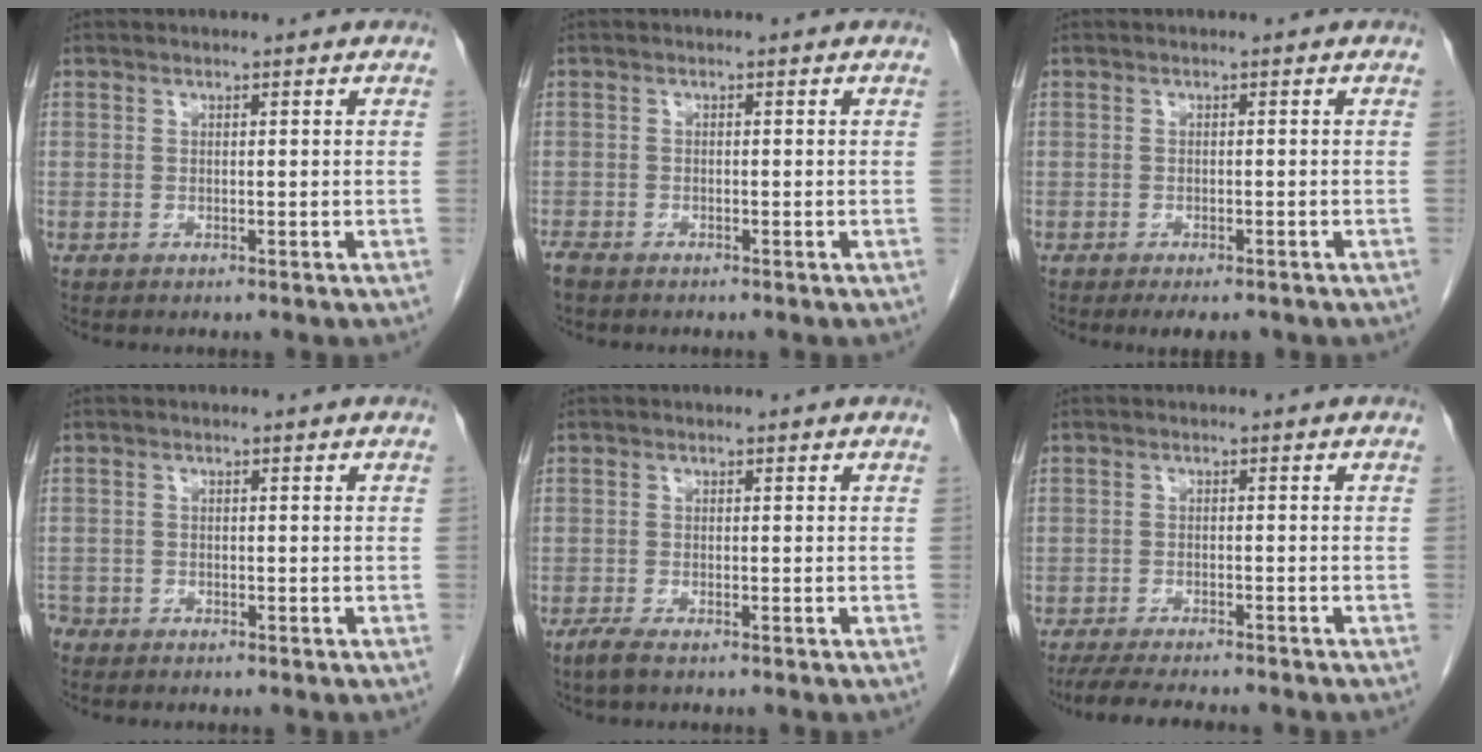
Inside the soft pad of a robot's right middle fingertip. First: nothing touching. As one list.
[{"total": 1.9, "force": [-1.6, 0.7, 0.7], "torque": [-0.017, -0.004, -0.025]}, {"total": 3.8, "force": [-2.9, 1.3, 2.0], "torque": [-0.024, -0.007, -0.038]}, {"total": 2.4, "force": [-2.1, 1.2, 0.2], "torque": [-0.004, 0.002, -0.038]}, {"total": 2.1, "force": [-1.5, 0.3, 1.4], "torque": [-0.038, -0.006, -0.030]}, {"total": 9.1, "force": [-7.9, 1.2, 4.4], "torque": [-0.065, -0.017, -0.117]}]